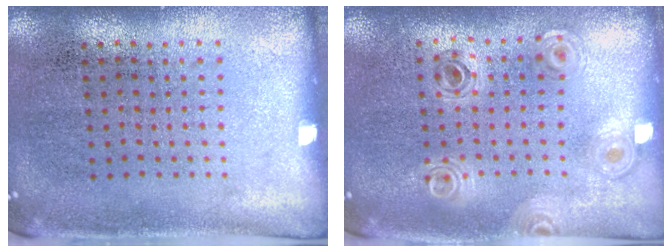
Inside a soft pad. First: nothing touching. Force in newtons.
{"total": 0.9, "press": 0.9, "slide": 0.1}